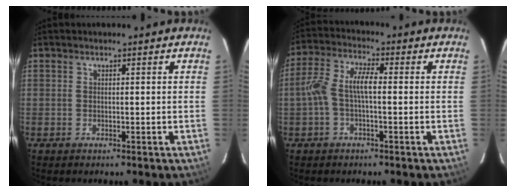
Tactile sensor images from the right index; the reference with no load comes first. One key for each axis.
{"total": 6.5, "fx": -0.9, "fy": 2.2, "fz": 6.1, "tx": -0.135, "ty": 0.019, "tz": -0.019}